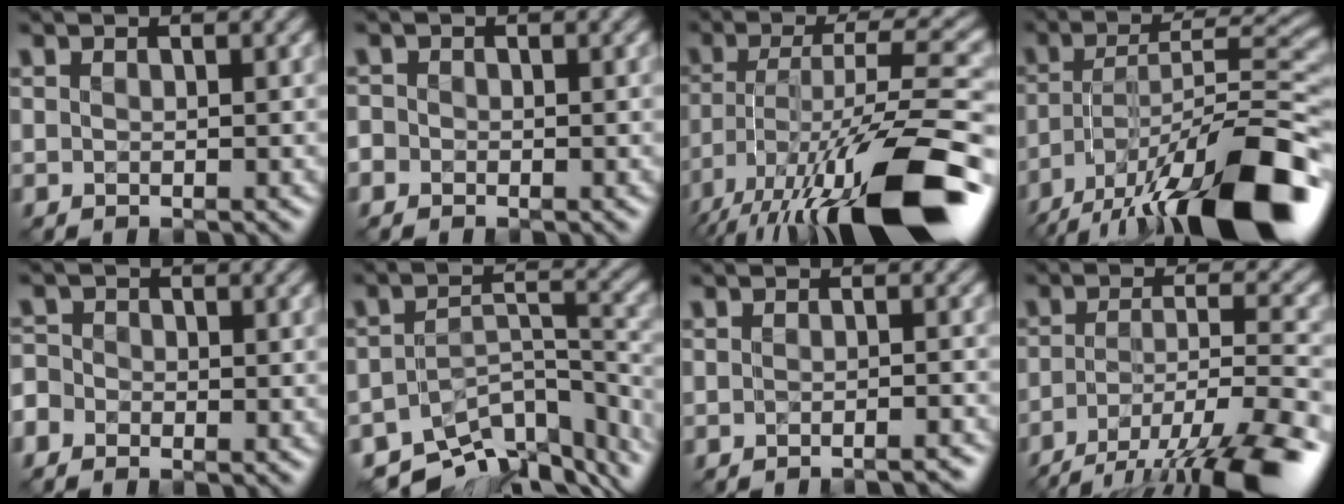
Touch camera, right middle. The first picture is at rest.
{"total": 1.0, "force": [-0.6, 0.8, 0.2], "torque": [0.003, 0.005, -0.012]}
{"total": 15.6, "force": [-8.8, 4.0, 12.2], "torque": [-0.228, 0.005, -0.146]}
{"total": 16.2, "force": [-10.6, 4.1, 11.5], "torque": [-0.202, 0.011, -0.182]}
{"total": 1.9, "force": [-1.3, 1.3, 0.5], "torque": [-0.009, 0.004, -0.035]}
{"total": 10.4, "force": [-8.1, 4.2, 5.0], "torque": [-0.083, -0.011, -0.118]}
{"total": 2.2, "force": [-2.1, 0.0, 0.6], "torque": [-0.001, 0.008, -0.026]}
{"total": 12.4, "force": [-8.9, 3.4, 8.0], "torque": [-0.146, -0.017, -0.127]}